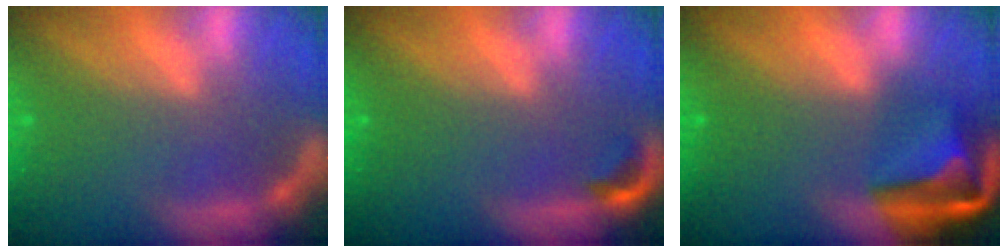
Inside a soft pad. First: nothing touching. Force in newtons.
{"total": 1.4}
{"total": 8.4}